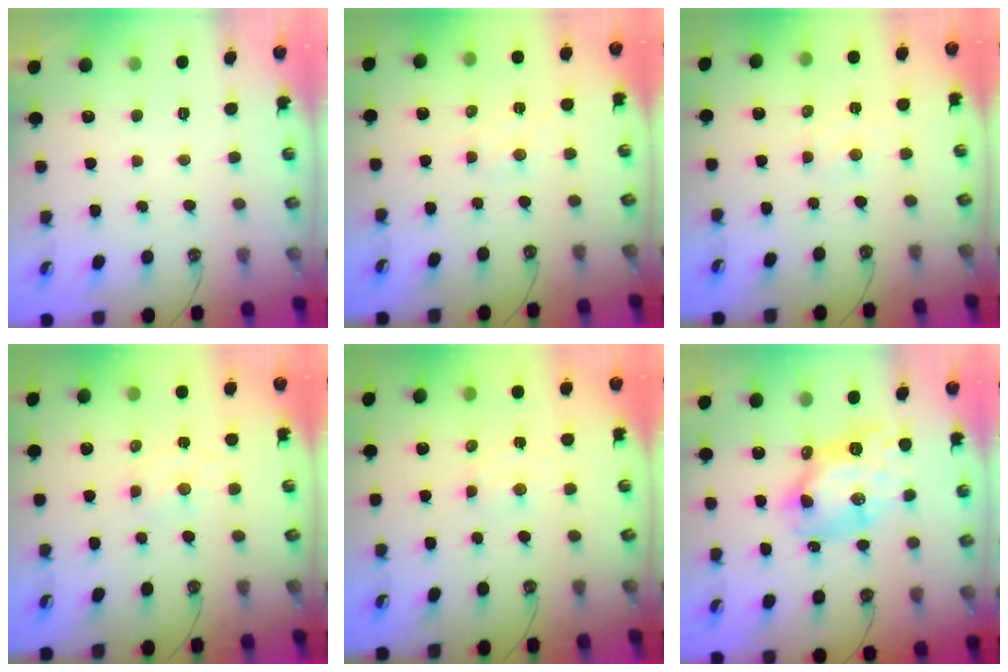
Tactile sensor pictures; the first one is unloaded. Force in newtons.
{"total": 5.6, "press": 5.5, "slide": 0.4}
{"total": 5.6, "press": 5.5, "slide": 0.4}
{"total": 2.6, "press": 2.6, "slide": 0.1}
{"total": 1.6, "press": 1.5, "slide": 0.3}
{"total": 10.7, "press": 10.7, "slide": 0.5}